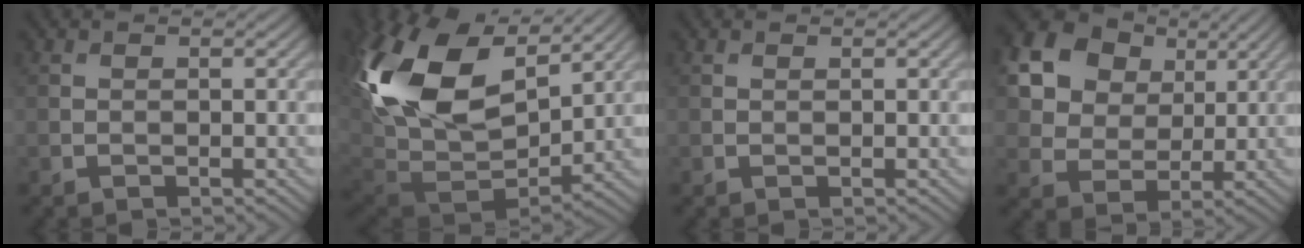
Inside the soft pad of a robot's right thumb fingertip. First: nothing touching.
{"total": 21.3, "force": [7.1, 13.4, 15.0], "torque": [-0.339, 0.033, 0.148]}
{"total": 0.0}
{"total": 22.1, "force": [10.9, 16.8, 9.4], "torque": [-0.275, 0.042, 0.213]}